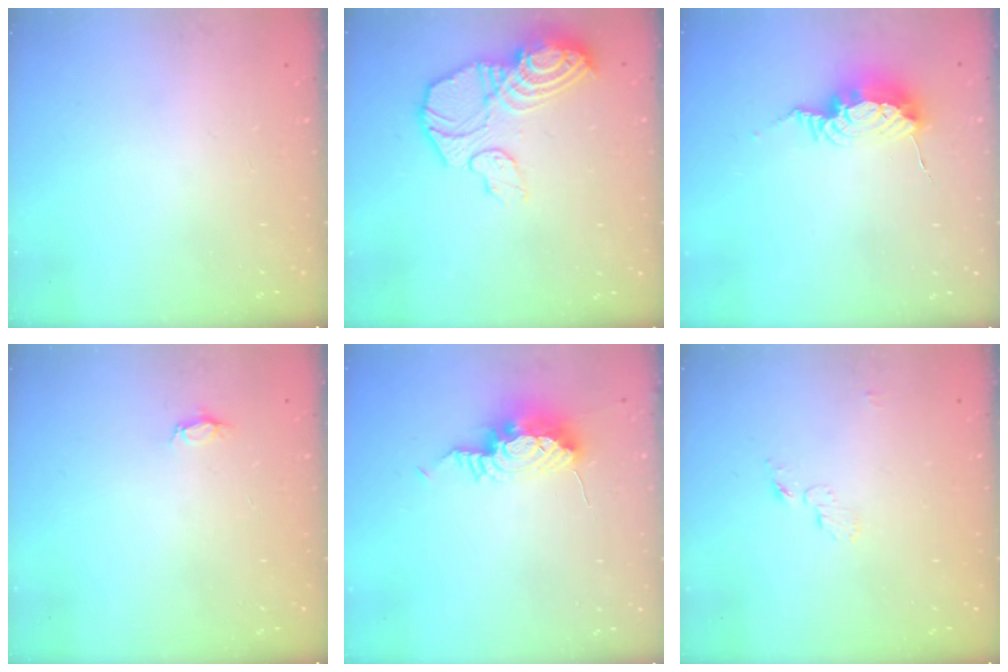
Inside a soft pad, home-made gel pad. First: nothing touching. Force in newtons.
{"total": 14.8, "press": 14.8, "slide": 1.3}
{"total": 8.6, "press": 8.6, "slide": 0.9}
{"total": 2.8, "press": 2.8, "slide": 0.4}
{"total": 10.6, "press": 10.3, "slide": 2.3}
{"total": 3.9, "press": 3.9, "slide": 0.2}